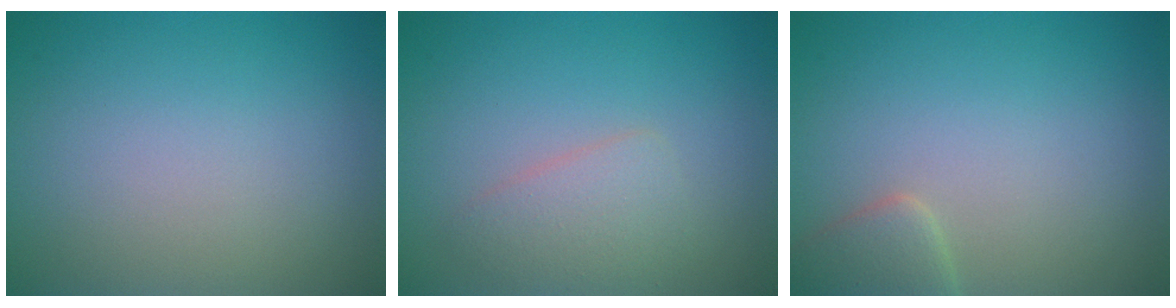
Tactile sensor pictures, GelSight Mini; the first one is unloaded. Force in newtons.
{"total": 2.3, "press": 2.3, "slide": 0.0}
{"total": 2.5, "press": 2.5, "slide": 0.2}